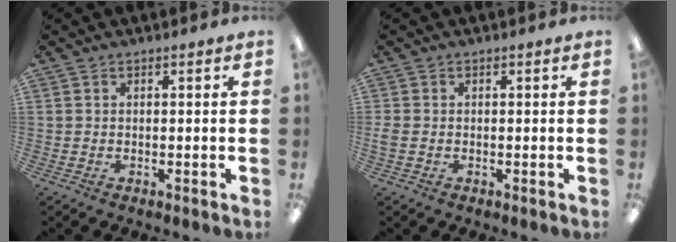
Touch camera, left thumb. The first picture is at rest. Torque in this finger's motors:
{"motor_torque": [-0.43, 0.43, 0.03, -0.05, 0.00]}